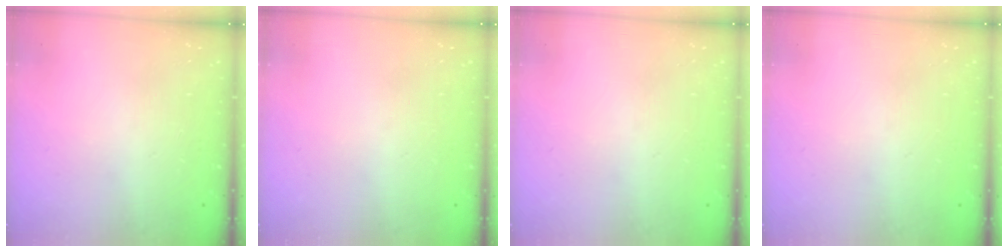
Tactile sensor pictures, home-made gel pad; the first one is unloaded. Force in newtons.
{"total": 0.0}
{"total": 0.0}
{"total": 0.0}